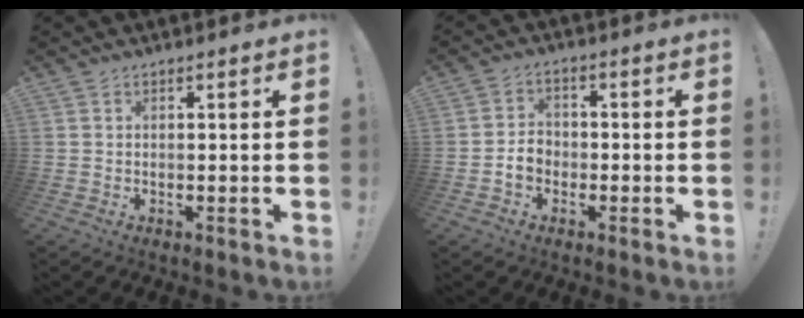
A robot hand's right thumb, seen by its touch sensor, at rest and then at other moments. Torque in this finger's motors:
{"motor_torque": [0.43, 0.34, 0.49, -0.50, 0.00]}